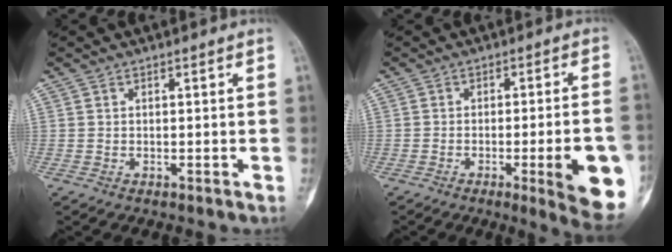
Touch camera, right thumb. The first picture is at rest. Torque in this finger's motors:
{"motor_torque": [2.28, 2.01, 1.91, -0.71, 0.33]}